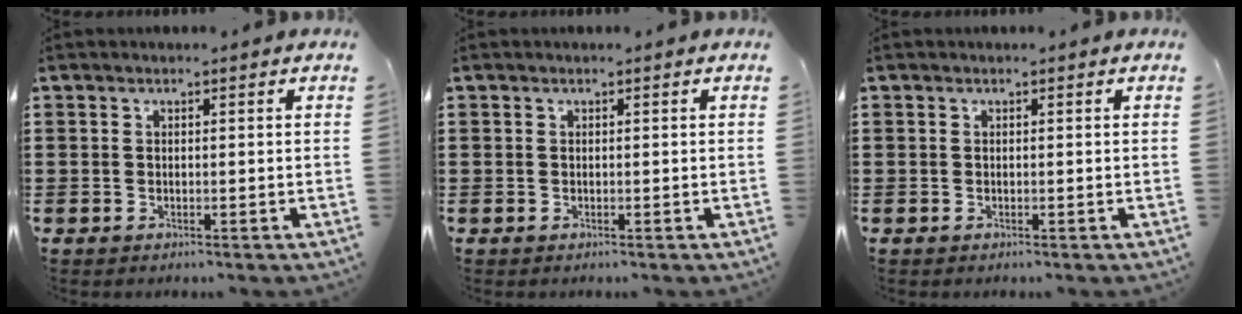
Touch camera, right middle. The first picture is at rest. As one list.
[{"total": 0.0}, {"total": 0.0}]